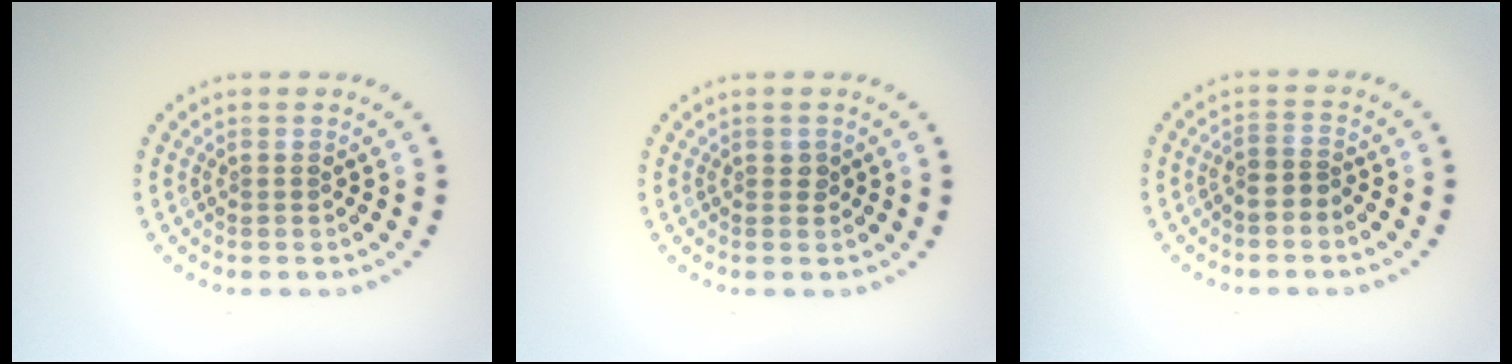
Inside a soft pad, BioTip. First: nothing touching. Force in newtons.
{"total": 0.8, "press": 0.8, "slide": 0.2}
{"total": 1.6, "press": 1.4, "slide": 0.8}